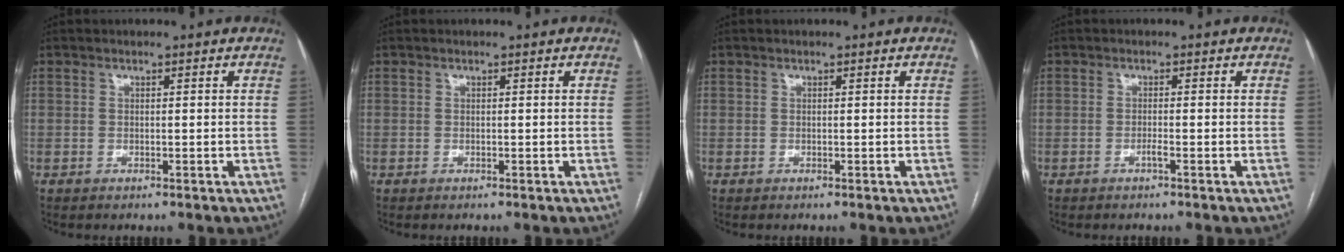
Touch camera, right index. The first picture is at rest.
{"total": 0.0}
{"total": 0.0}
{"total": 1.0, "force": [-0.5, -0.1, 0.8], "torque": [-0.016, 0.000, -0.010]}